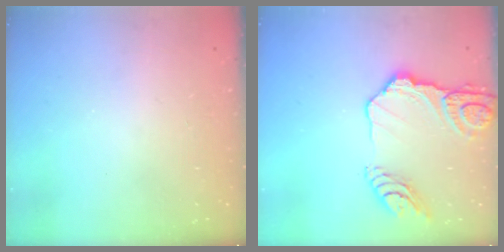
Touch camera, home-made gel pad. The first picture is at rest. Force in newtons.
{"total": 16.6, "press": 16.5, "slide": 1.8}